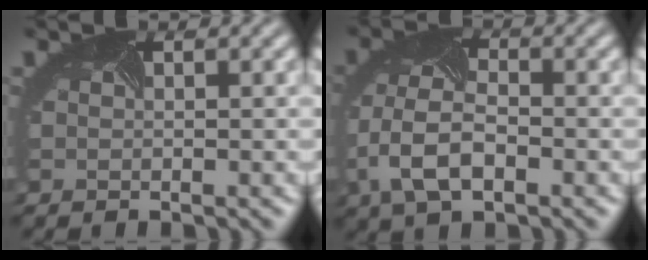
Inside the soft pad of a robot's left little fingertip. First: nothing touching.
{"total": 6.0, "force": [-2.1, 3.3, 4.5], "torque": [-0.108, -0.004, -0.047]}